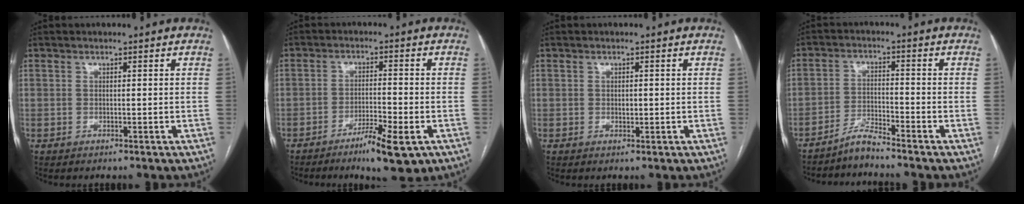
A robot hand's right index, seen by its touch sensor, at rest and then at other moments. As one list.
[{"total": 7.2, "force": [-4.1, 1.0, 5.9], "torque": [-0.097, -0.010, -0.061]}, {"total": 1.0, "force": [0.0, 0.6, 0.8], "torque": [-0.013, 0.000, 0.001]}, {"total": 3.6, "force": [-3.5, -0.5, 0.9], "torque": [-0.017, -0.017, -0.071]}]